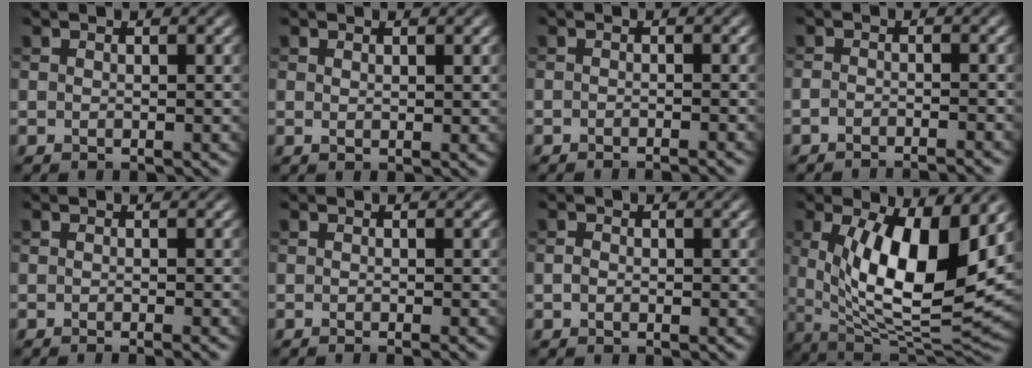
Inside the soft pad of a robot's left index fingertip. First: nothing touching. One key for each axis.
{"total": 0.5, "fx": 0.4, "fy": 0.2, "fz": 0.4, "tx": -0.005, "ty": -0.001, "tz": 0.007}
{"total": 2.0, "fx": -1.8, "fy": 0.2, "fz": 0.9, "tx": -0.004, "ty": 0.001, "tz": -0.028}
{"total": 3.3, "fx": -3.1, "fy": 0.3, "fz": 1.1, "tx": -0.016, "ty": 0.005, "tz": -0.047}
{"total": 1.3, "fx": -0.8, "fy": 0.3, "fz": 1.0, "tx": -0.002, "ty": -0.004, "tz": -0.015}
{"total": 1.1, "fx": -0.6, "fy": 0.3, "fz": 0.9, "tx": -0.003, "ty": -0.005, "tz": -0.014}
{"total": 0.8, "fx": -0.2, "fy": 0.6, "fz": 0.5, "tx": -0.011, "ty": -0.001, "tz": -0.007}
{"total": 12.1, "fx": 2.2, "fy": 4.7, "fz": 10.9, "tx": -0.166, "ty": -0.023, "tz": 0.037}